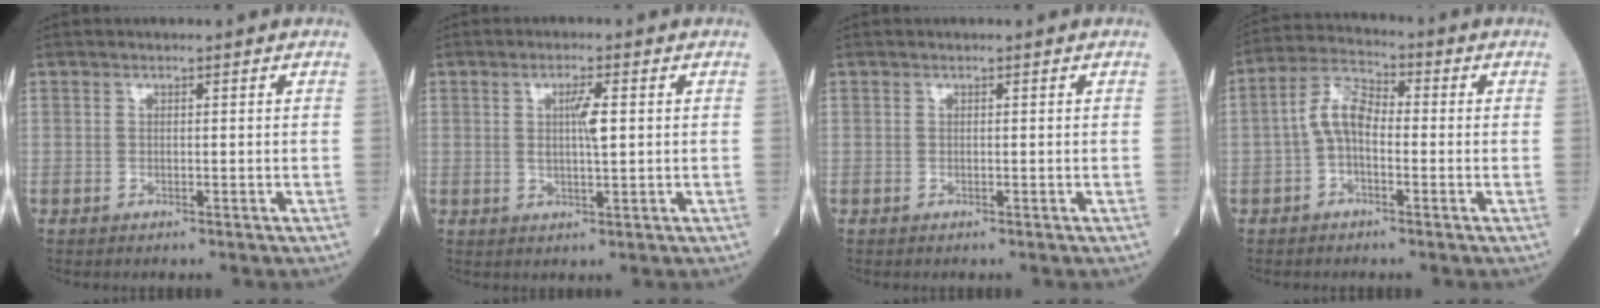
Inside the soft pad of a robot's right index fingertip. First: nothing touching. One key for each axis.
{"total": 3.9, "fx": 0.7, "fy": 0.3, "fz": 3.8, "tx": -0.070, "ty": -0.003, "tz": 0.012}
{"total": 0.0}
{"total": 6.2, "fx": -0.8, "fy": 3.0, "fz": 5.3, "tx": -0.106, "ty": 0.022, "tz": -0.023}